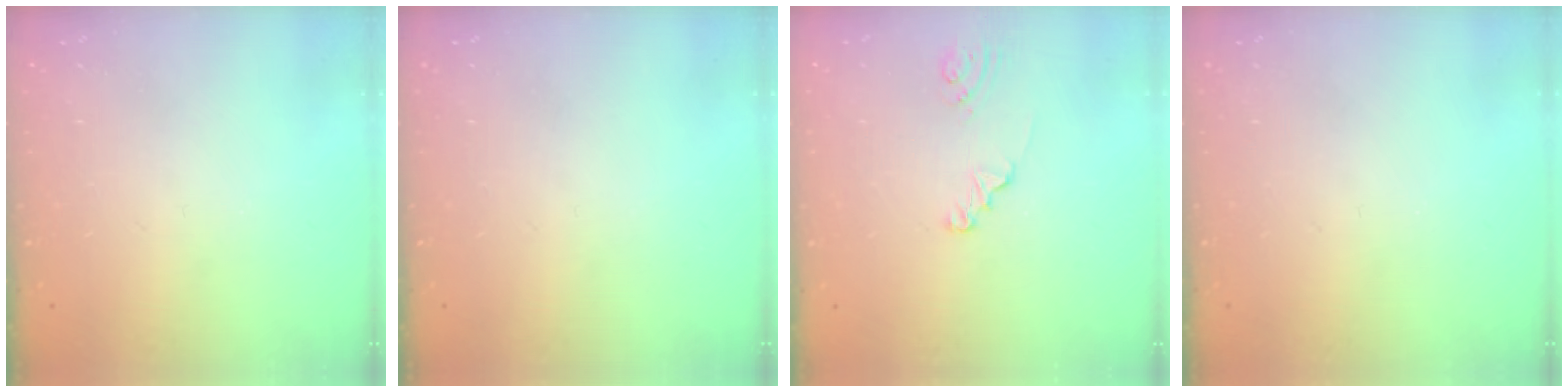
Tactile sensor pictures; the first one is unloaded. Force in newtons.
{"total": 0.0}
{"total": 1.8, "press": 1.8, "slide": 0.2}
{"total": 0.0}